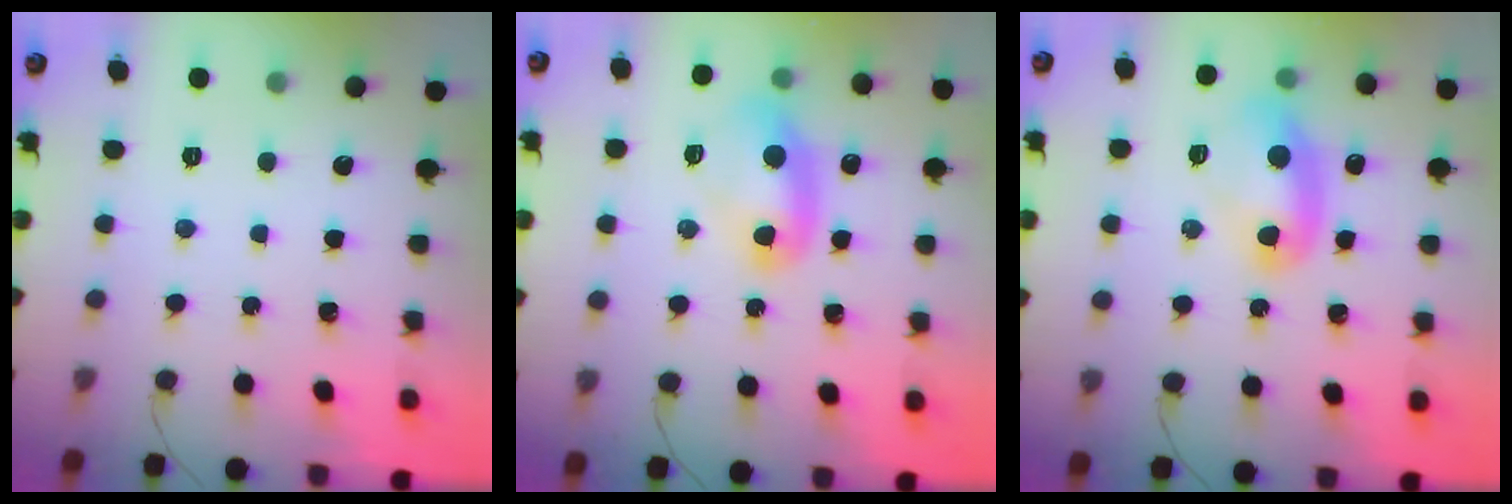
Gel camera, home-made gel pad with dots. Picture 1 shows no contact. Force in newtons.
{"total": 10.6, "press": 10.4, "slide": 2.1}
{"total": 14.4, "press": 10.9, "slide": 9.5}